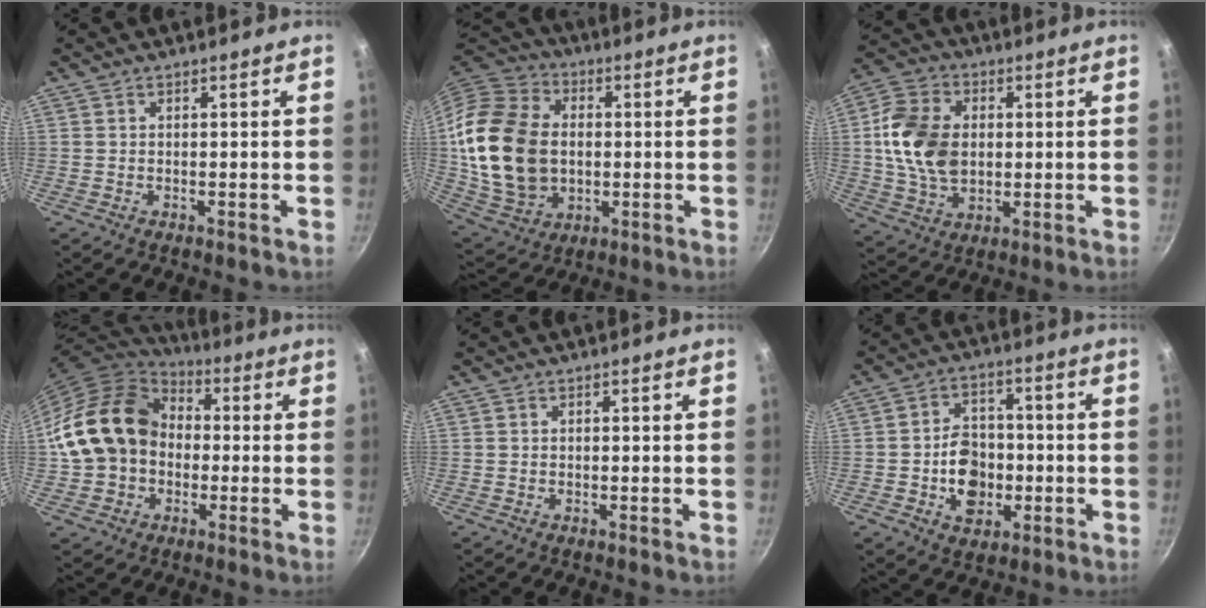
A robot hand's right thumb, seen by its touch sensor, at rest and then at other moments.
{"total": 22.1, "force": [0.5, 16.4, 14.8], "torque": [-0.269, 0.013, 0.020]}
{"total": 14.3, "force": [1.1, 10.2, 10.0], "torque": [-0.173, 0.004, 0.018]}
{"total": 17.3, "force": [-0.2, 14.1, 10.0], "torque": [-0.158, 0.044, -0.007]}
{"total": 0.0}
{"total": 10.6, "force": [-2.2, 8.0, 6.6], "torque": [-0.075, 0.021, -0.034]}